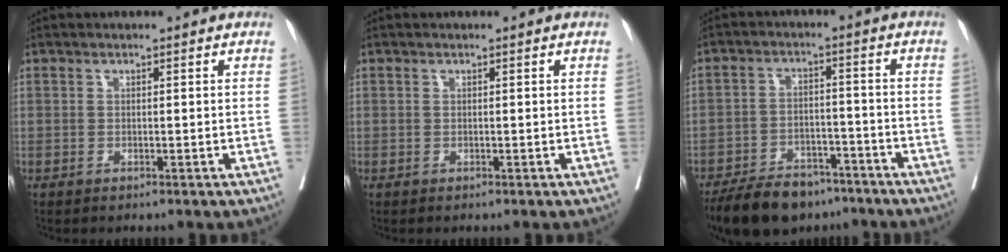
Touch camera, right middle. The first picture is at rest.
{"total": 0.0}
{"total": 12.5, "force": [-10.2, 5.3, 4.9], "torque": [-0.076, -0.002, -0.161]}